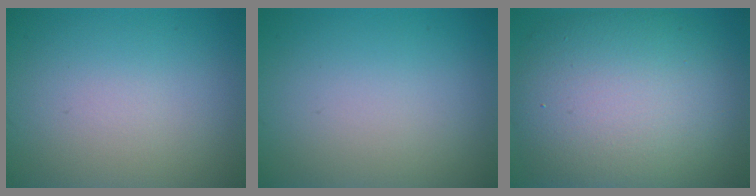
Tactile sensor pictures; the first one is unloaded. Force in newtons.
{"total": 0.0}
{"total": 11.8, "press": 11.8, "slide": 0.6}